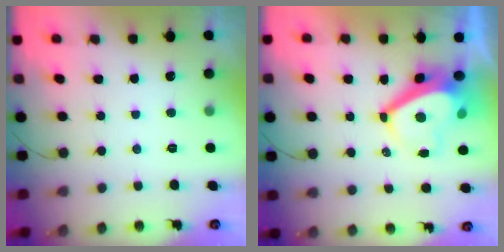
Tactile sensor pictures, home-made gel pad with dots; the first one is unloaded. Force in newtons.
{"total": 6.7, "press": 6.6, "slide": 0.9}